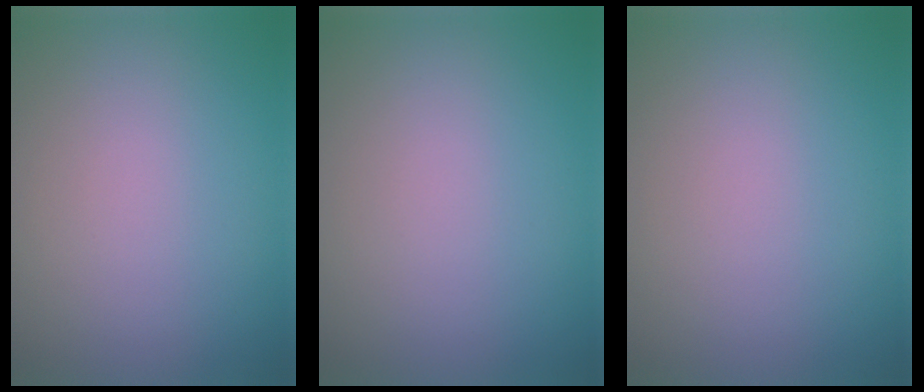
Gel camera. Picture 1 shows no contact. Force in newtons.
{"total": 0.0}
{"total": 0.0}